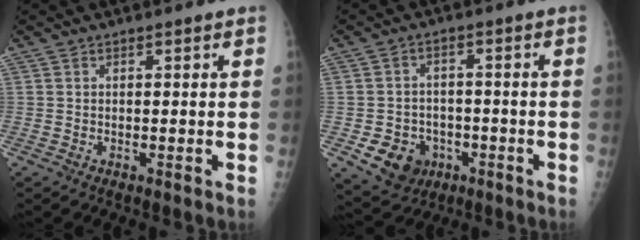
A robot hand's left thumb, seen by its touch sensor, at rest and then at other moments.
{"total": 8.8, "force": [-3.1, 7.5, 3.4], "torque": [-0.034, 0.017, -0.037]}